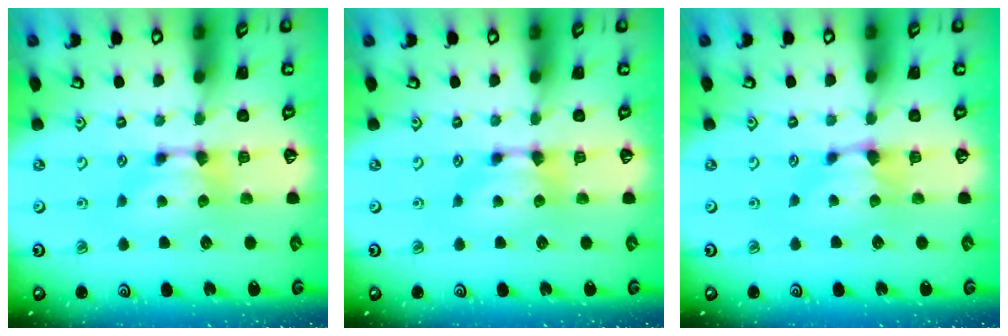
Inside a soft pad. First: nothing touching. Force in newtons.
{"total": 0.0}
{"total": 1.1, "press": 0.9, "slide": 0.5}